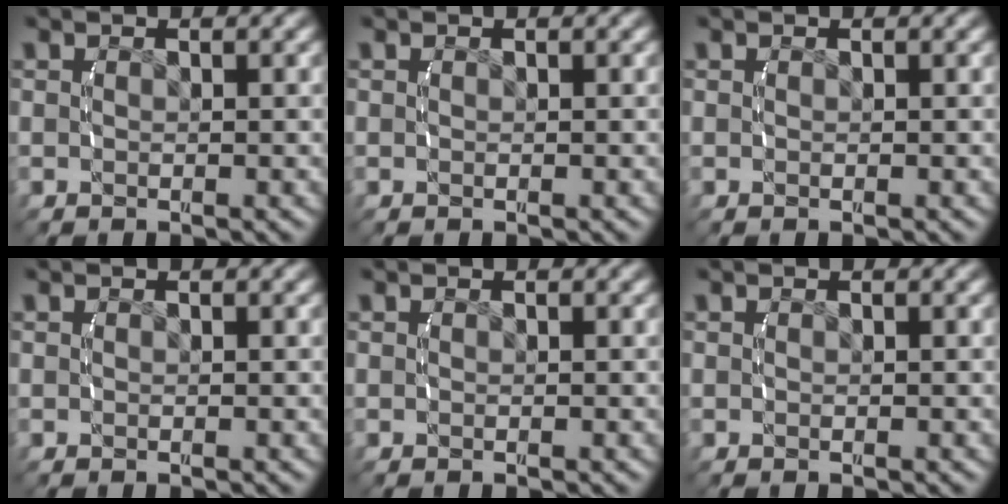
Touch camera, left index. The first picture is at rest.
{"total": 0.0}
{"total": 0.0}
{"total": 0.0}
{"total": 0.0}
{"total": 0.0}